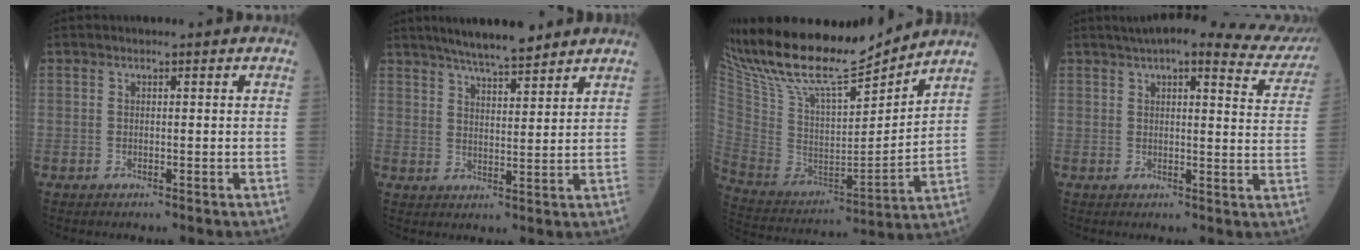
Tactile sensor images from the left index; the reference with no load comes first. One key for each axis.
{"total": 9.4, "fx": 8.0, "fy": 1.2, "fz": 4.7, "tx": -0.075, "ty": 0.016, "tz": 0.130}
{"total": 22.4, "fx": 20.0, "fy": 3.8, "fz": 9.4, "tx": -0.195, "ty": -0.014, "tz": 0.354}
{"total": 17.0, "fx": 15.7, "fy": 2.3, "fz": 5.9, "tx": -0.067, "ty": -0.020, "tz": 0.174}